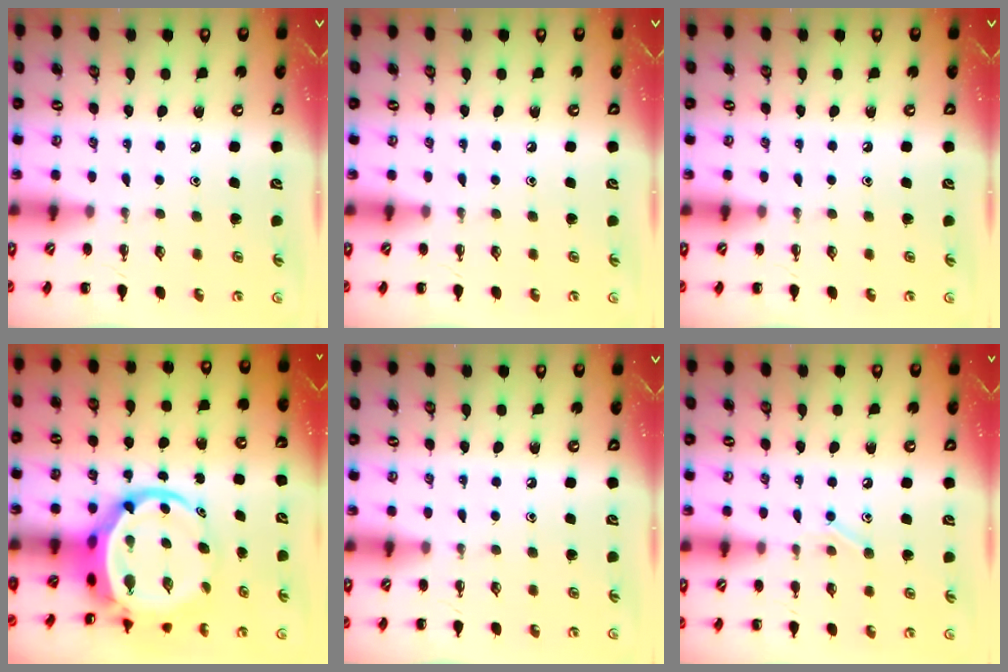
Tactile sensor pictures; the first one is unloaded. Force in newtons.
{"total": 0.0}
{"total": 0.0}
{"total": 9.2, "press": 8.8, "slide": 2.4}
{"total": 0.0}
{"total": 7.8, "press": 7.6, "slide": 1.7}